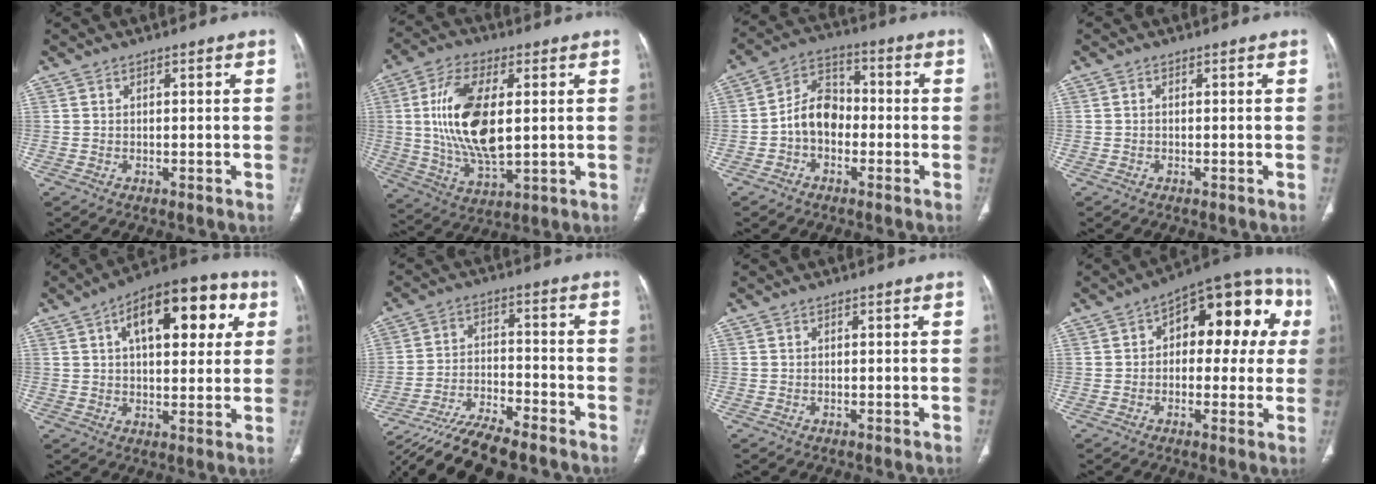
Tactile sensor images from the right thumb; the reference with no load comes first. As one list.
[{"total": 17.2, "force": [2.0, 8.1, 15.0], "torque": [-0.293, -0.012, 0.041]}, {"total": 8.4, "force": [-1.8, 6.2, 5.4], "torque": [-0.076, 0.035, -0.046]}, {"total": 0.0}, {"total": 18.5, "force": [6.3, 9.0, 14.9], "torque": [-0.168, 0.013, 0.085]}, {"total": 14.9, "force": [-13.2, 2.6, 6.5], "torque": [-0.128, 0.045, -0.225]}, {"total": 0.0}, {"total": 18.4, "force": [3.4, 9.9, 15.1], "torque": [-0.143, 0.038, 0.034]}]